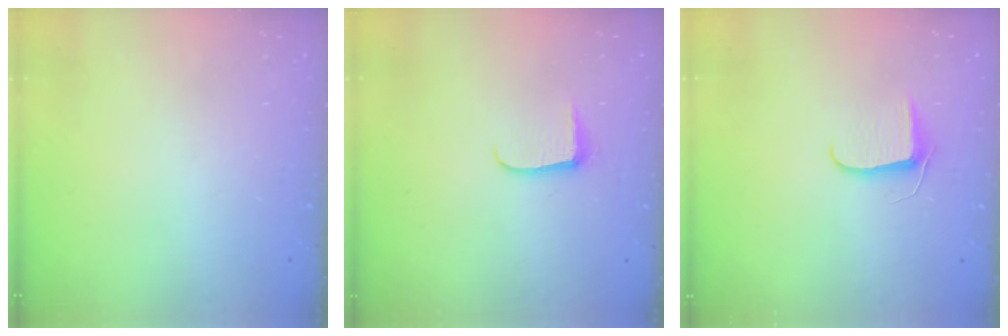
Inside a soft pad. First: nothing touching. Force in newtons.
{"total": 6.2, "press": 6.1, "slide": 0.8}
{"total": 6.4, "press": 6.3, "slide": 0.8}